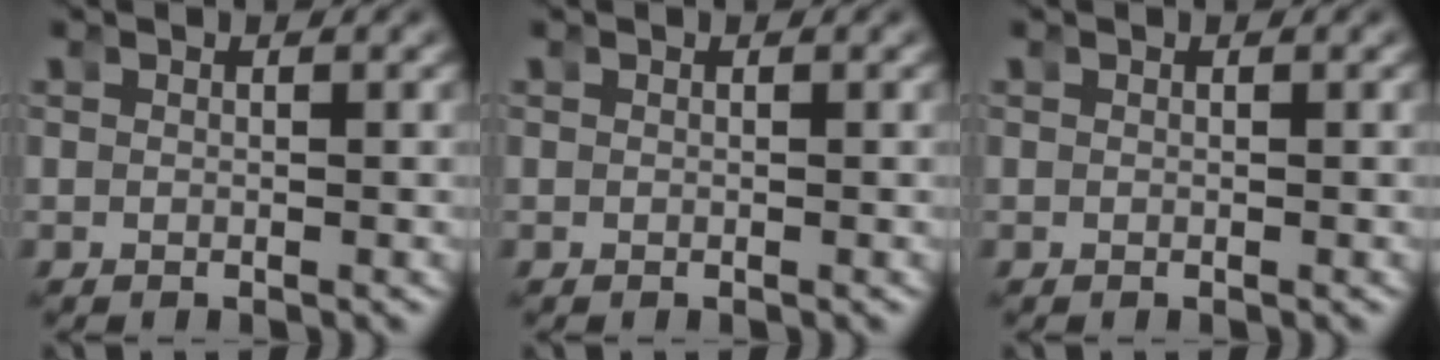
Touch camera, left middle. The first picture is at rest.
{"total": 0.0}
{"total": 0.0}